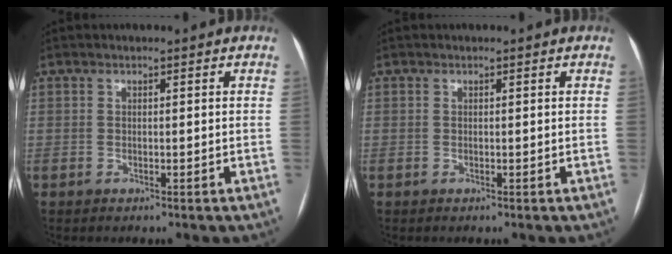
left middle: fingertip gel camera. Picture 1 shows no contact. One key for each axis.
{"total": 0.0}